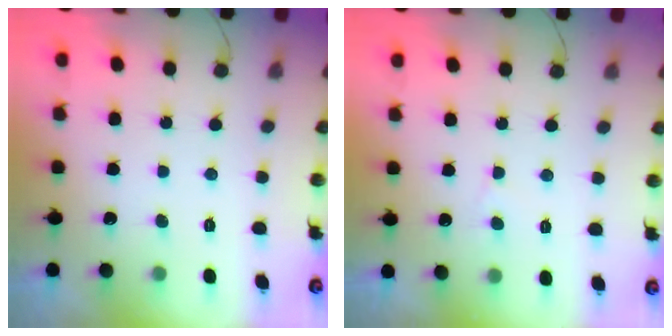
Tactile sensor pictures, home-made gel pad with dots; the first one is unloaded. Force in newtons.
{"total": 2.7, "press": 2.7, "slide": 0.3}